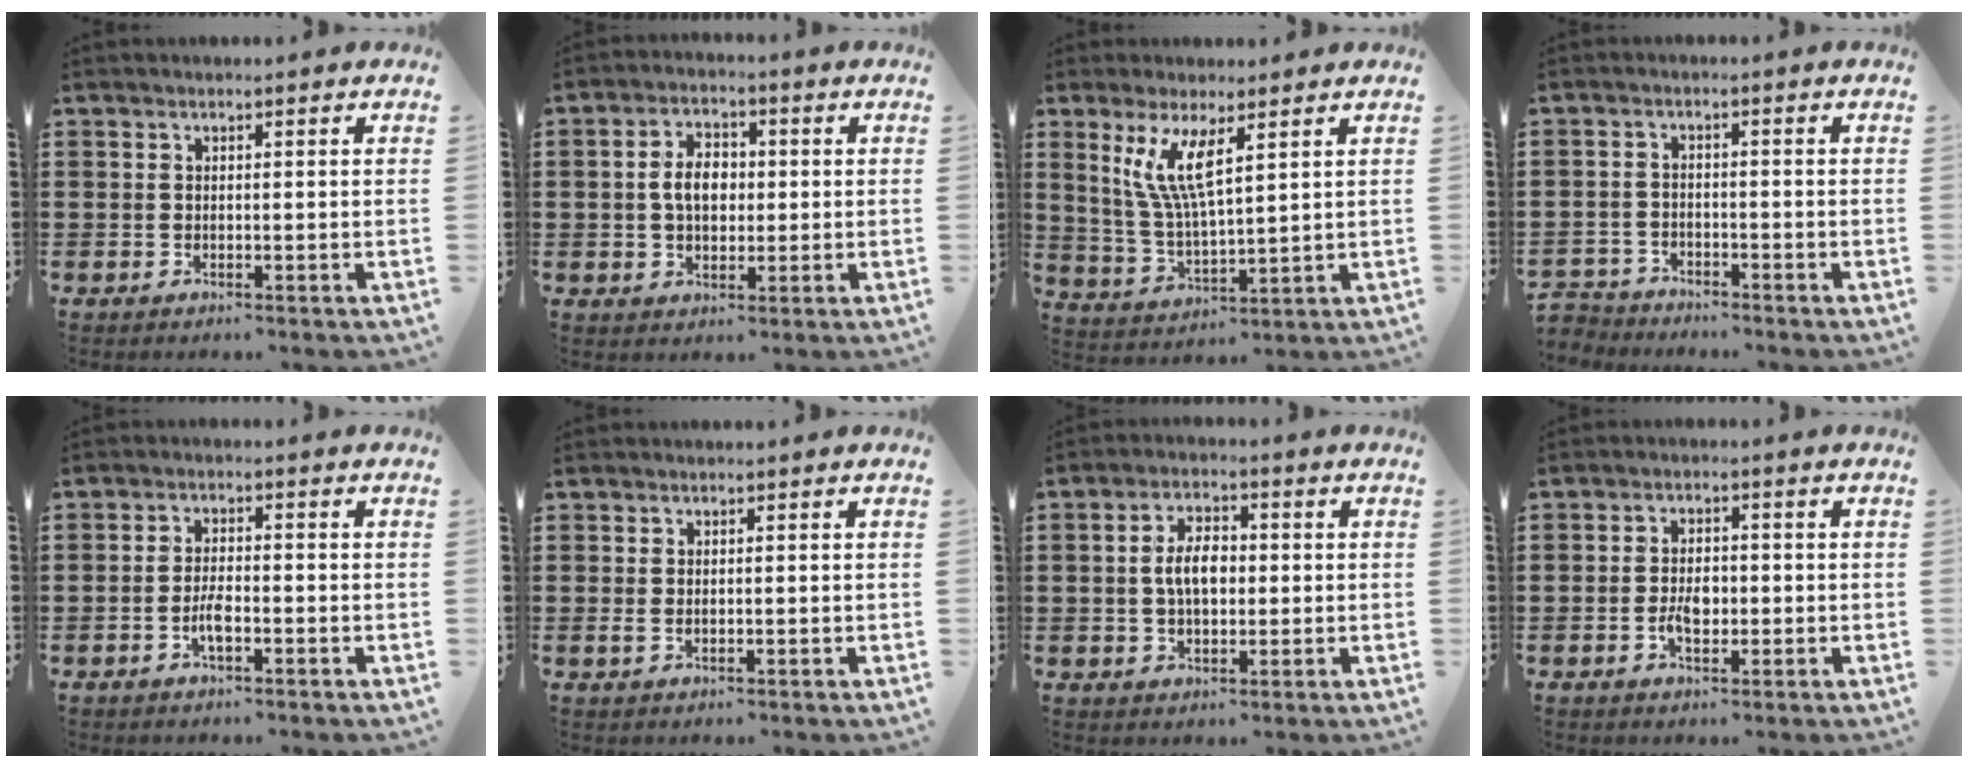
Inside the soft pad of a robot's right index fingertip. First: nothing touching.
{"total": 5.3, "force": [0.1, 3.5, 4.0], "torque": [-0.082, 0.007, -0.006]}
{"total": 7.6, "force": [3.5, 1.7, 6.5], "torque": [-0.150, -0.009, 0.058]}
{"total": 2.4, "force": [-2.3, 0.5, -0.3], "torque": [-0.003, 0.001, -0.053]}
{"total": 3.2, "force": [-1.3, 0.9, 2.8], "torque": [-0.062, -0.002, -0.027]}
{"total": 0.9, "force": [0.2, 0.5, 0.7], "torque": [-0.015, 0.004, 0.002]}
{"total": 5.4, "force": [0.1, 2.8, 4.6], "torque": [-0.090, 0.005, -0.005]}
{"total": 3.4, "force": [-0.7, 1.9, 2.7], "torque": [-0.059, 0.001, -0.015]}